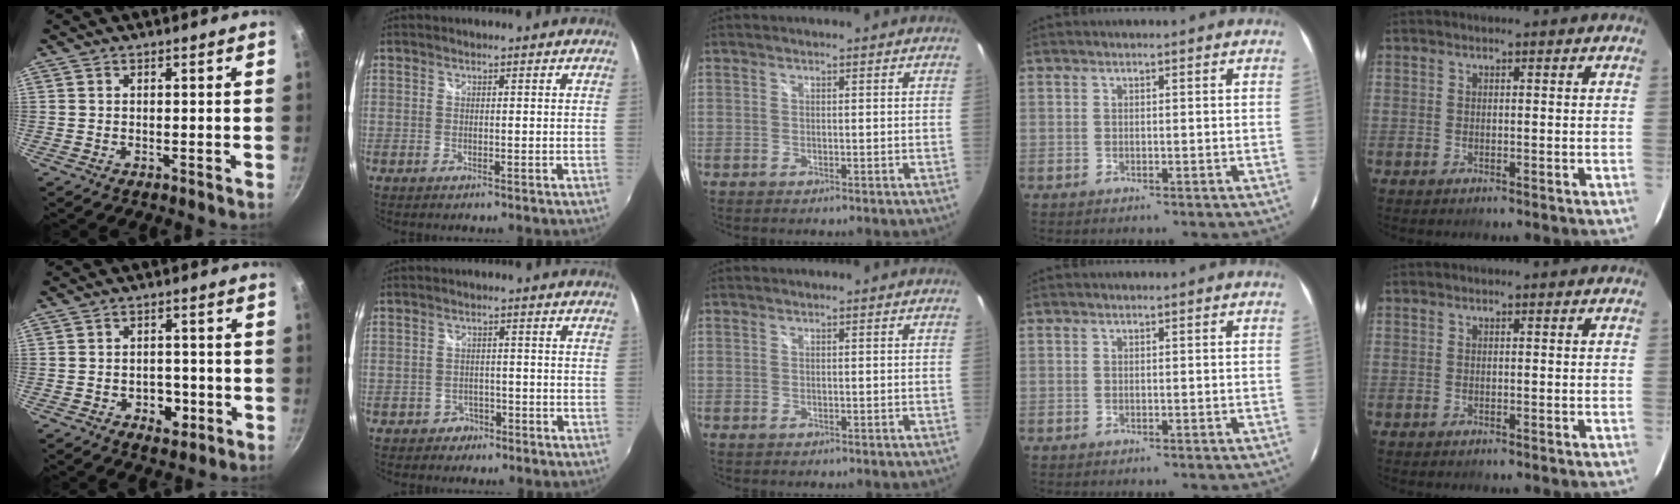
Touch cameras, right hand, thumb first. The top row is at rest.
{"thumb": {"total": 5.5, "force": [-1.9, 3.8, 3.4], "torque": [-0.027, 0.009, -0.025]}, "index": {"total": 3.4, "force": [-2.1, 2.7, 0.2], "torque": [-0.011, 0.009, -0.031]}}